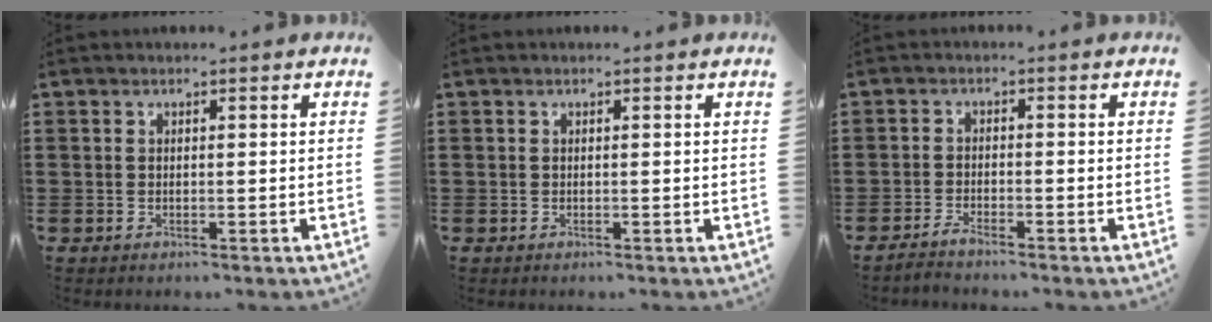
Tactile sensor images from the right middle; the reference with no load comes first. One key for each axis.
{"total": 0.0}
{"total": 1.8, "fx": -1.7, "fy": -0.1, "fz": 0.6, "tx": -0.019, "ty": 0.000, "tz": -0.035}